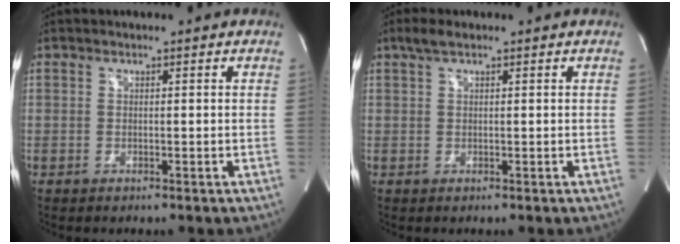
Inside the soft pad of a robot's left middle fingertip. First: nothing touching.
{"total": 2.1, "force": [1.4, 0.5, 1.5], "torque": [-0.037, 0.014, 0.029]}